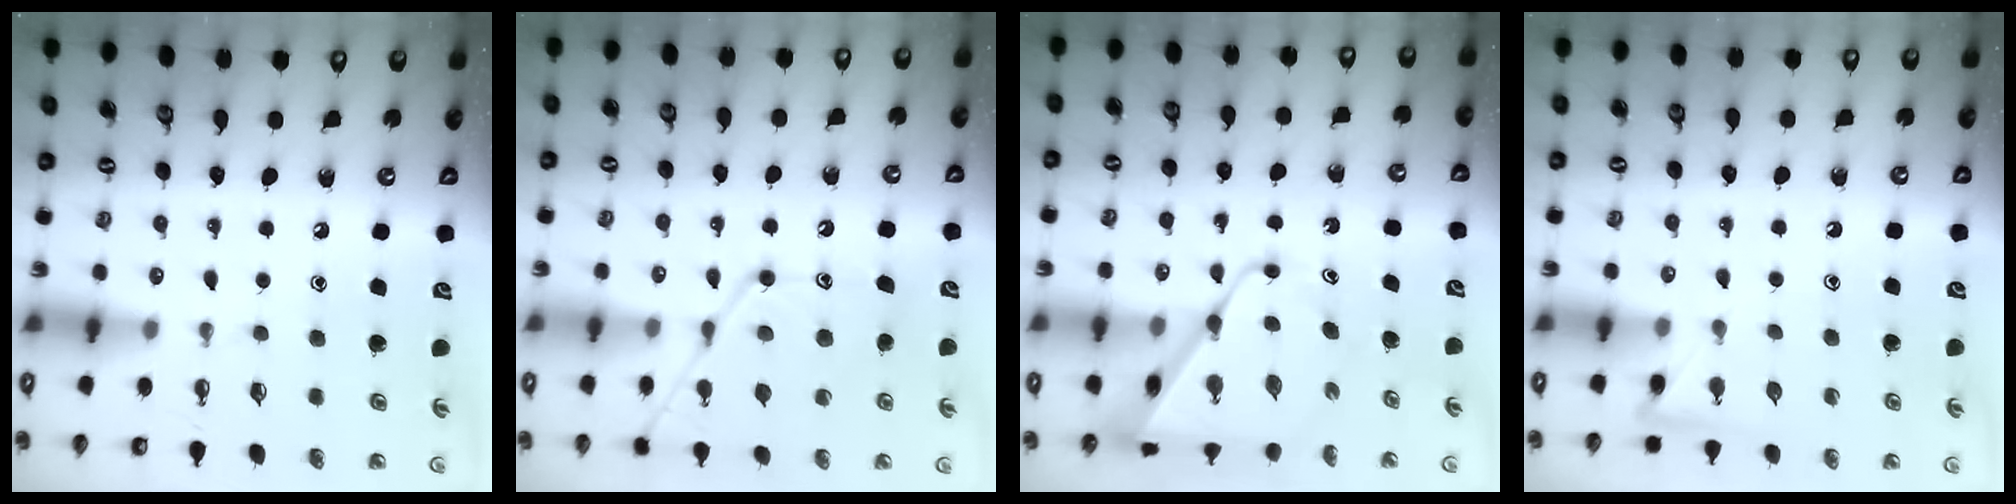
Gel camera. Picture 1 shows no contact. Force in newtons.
{"total": 13.9, "press": 13.9, "slide": 1.2}
{"total": 9.7, "press": 9.7, "slide": 0.8}
{"total": 4.3, "press": 4.3, "slide": 0.5}